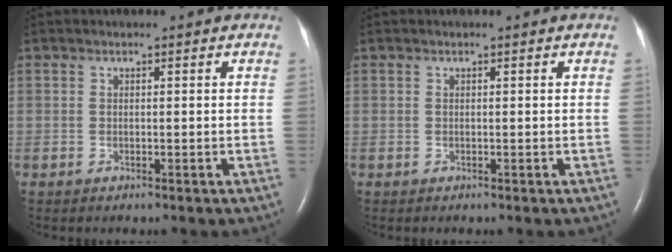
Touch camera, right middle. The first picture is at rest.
{"total": 0.0}